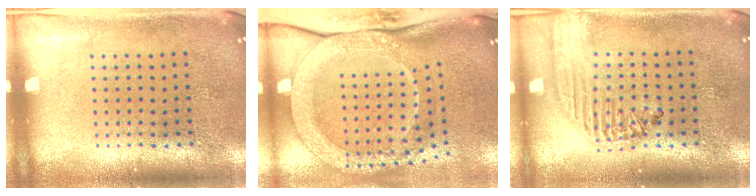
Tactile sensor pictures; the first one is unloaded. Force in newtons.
{"total": 3.3, "press": 2.4, "slide": 2.3}
{"total": 1.8, "press": 1.7, "slide": 0.6}